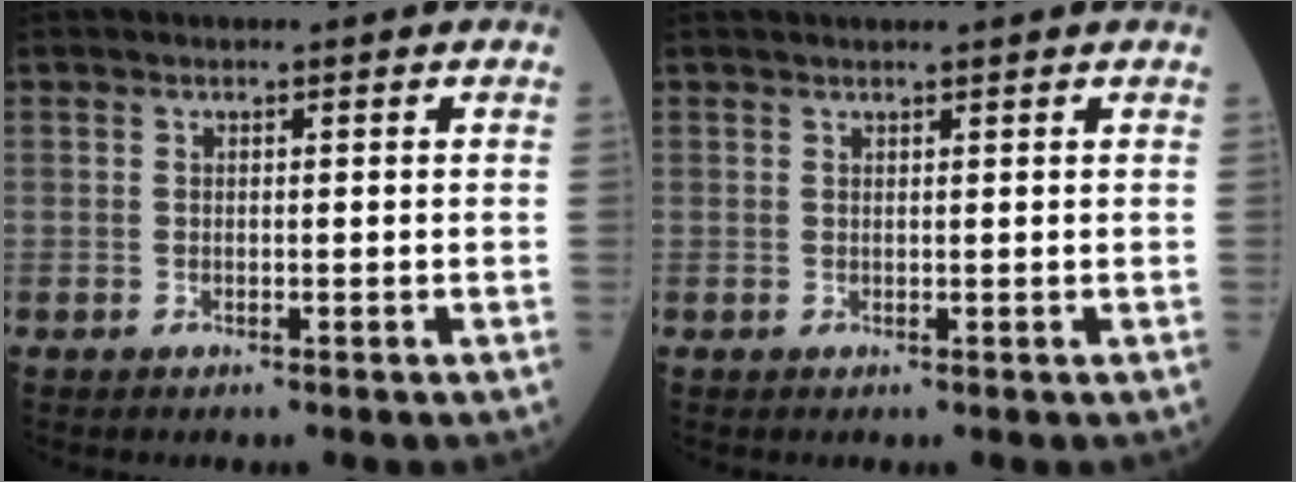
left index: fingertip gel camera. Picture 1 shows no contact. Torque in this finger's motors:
{"motor_torque": [1.07, -1.08, 0.14, 0.04]}